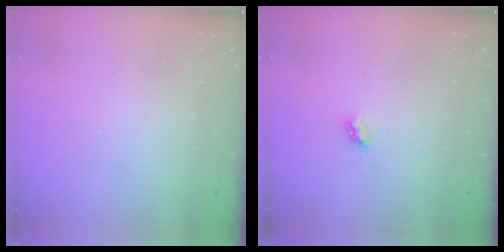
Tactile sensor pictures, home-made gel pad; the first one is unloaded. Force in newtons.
{"total": 2.4, "press": 2.4, "slide": 0.3}